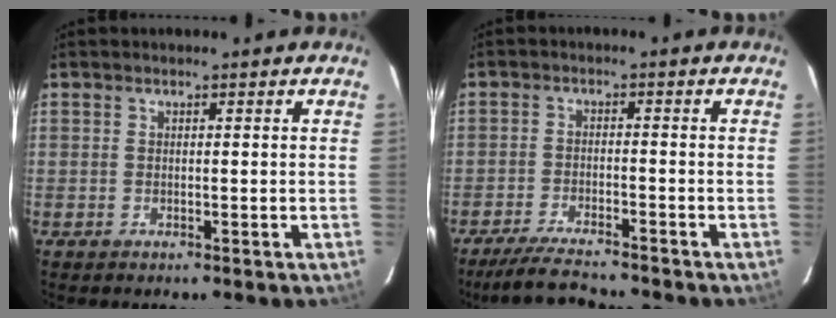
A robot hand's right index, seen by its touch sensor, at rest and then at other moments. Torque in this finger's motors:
{"motor_torque": [0.22, -0.13, 0.11, 0.04]}